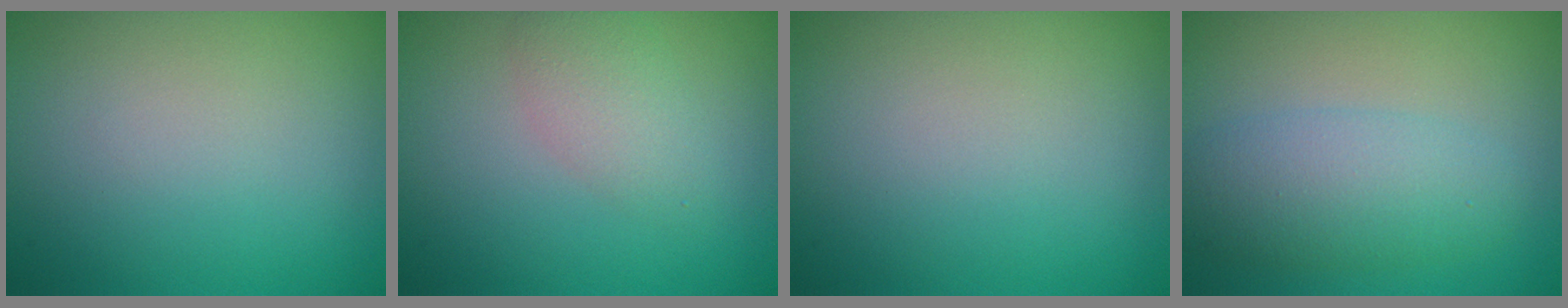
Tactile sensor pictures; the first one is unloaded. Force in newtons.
{"total": 2.6, "press": 2.6, "slide": 0.1}
{"total": 0.0}
{"total": 4.3, "press": 4.3, "slide": 0.1}